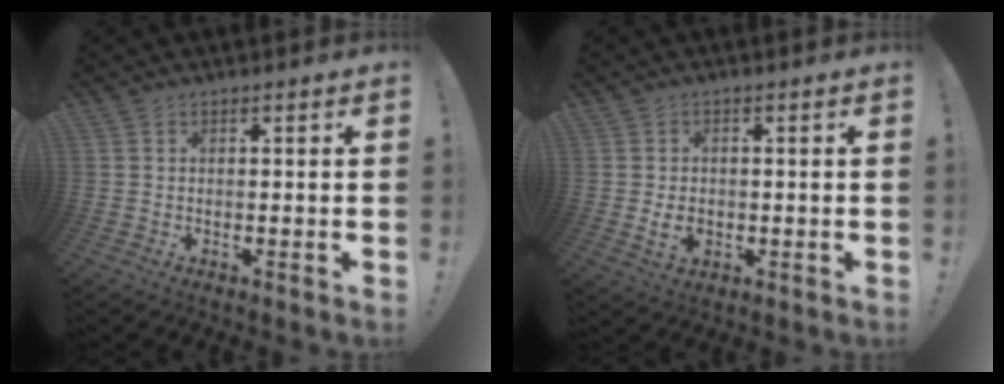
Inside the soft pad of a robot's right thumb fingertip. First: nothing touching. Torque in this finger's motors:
{"motor_torque": [-0.02, -0.05, 0.01, 0.10, -0.01]}